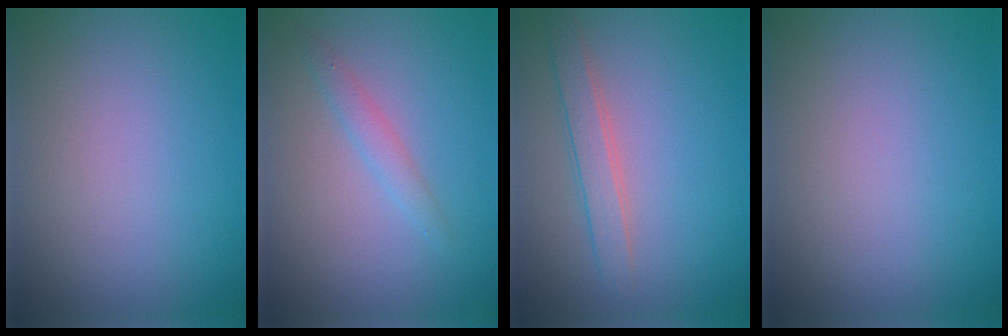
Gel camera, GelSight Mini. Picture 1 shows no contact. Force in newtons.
{"total": 1.4, "press": 1.4, "slide": 0.1}
{"total": 2.2, "press": 2.2, "slide": 0.1}
{"total": 0.0}